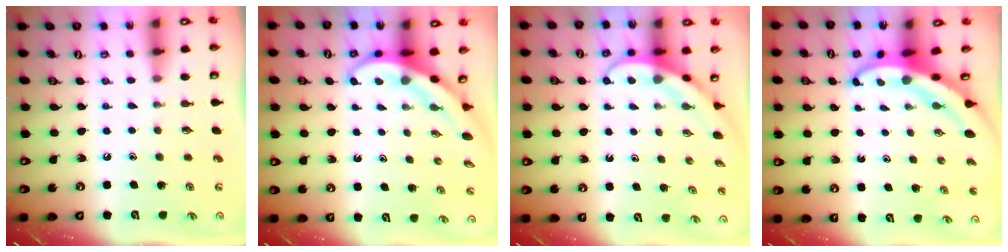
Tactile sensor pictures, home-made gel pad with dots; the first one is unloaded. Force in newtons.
{"total": 4.0, "press": 3.9, "slide": 0.7}
{"total": 4.0, "press": 4.0, "slide": 0.3}
{"total": 4.5, "press": 4.5, "slide": 0.5}